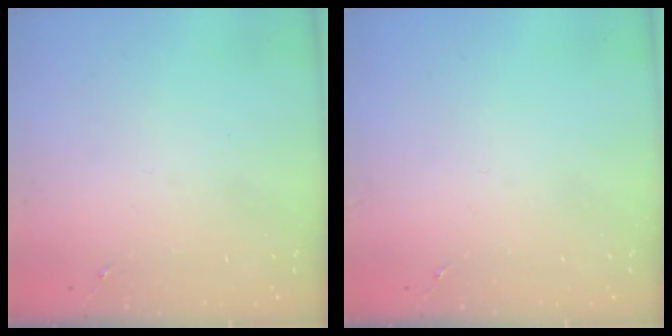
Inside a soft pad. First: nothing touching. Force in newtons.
{"total": 0.0}